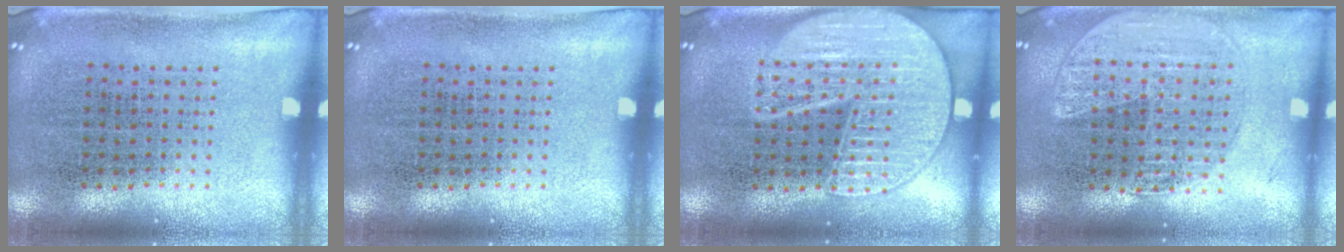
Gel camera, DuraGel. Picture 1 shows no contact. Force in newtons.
{"total": 0.0}
{"total": 3.3, "press": 3.3, "slide": 0.3}
{"total": 1.6, "press": 1.5, "slide": 0.4}